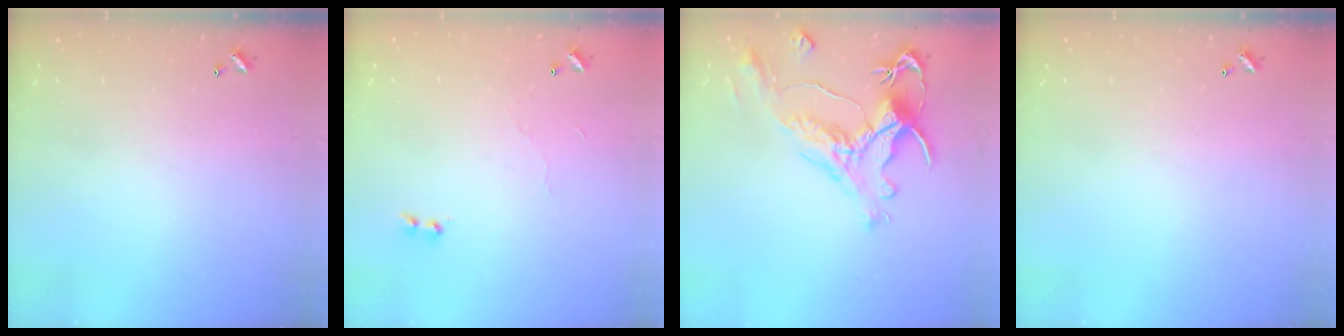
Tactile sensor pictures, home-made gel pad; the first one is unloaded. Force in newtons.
{"total": 5.4, "press": 5.4, "slide": 0.3}
{"total": 1.8, "press": 1.2, "slide": 1.3}
{"total": 0.0}